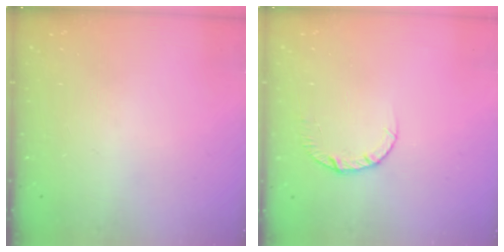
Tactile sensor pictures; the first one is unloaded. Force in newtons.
{"total": 4.5, "press": 4.5, "slide": 0.4}